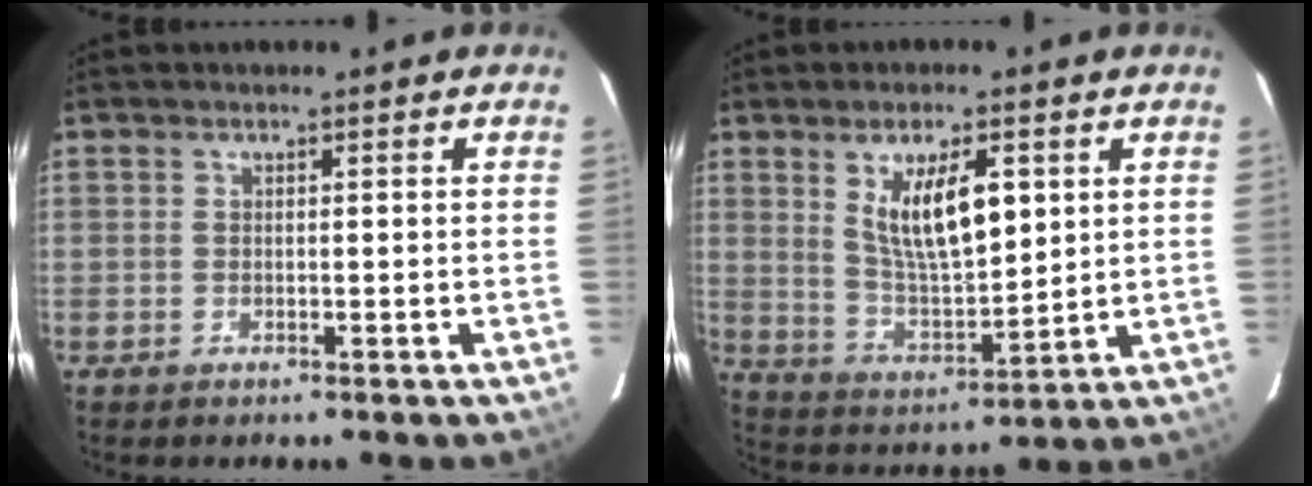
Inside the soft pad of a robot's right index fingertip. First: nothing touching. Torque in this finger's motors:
{"motor_torque": [0.60, 0.39, 0.38, 0.15]}